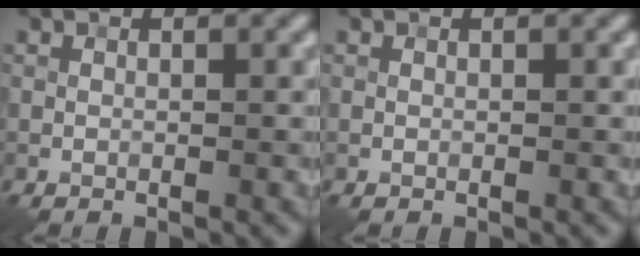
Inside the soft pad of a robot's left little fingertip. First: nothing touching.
{"total": 0.0}